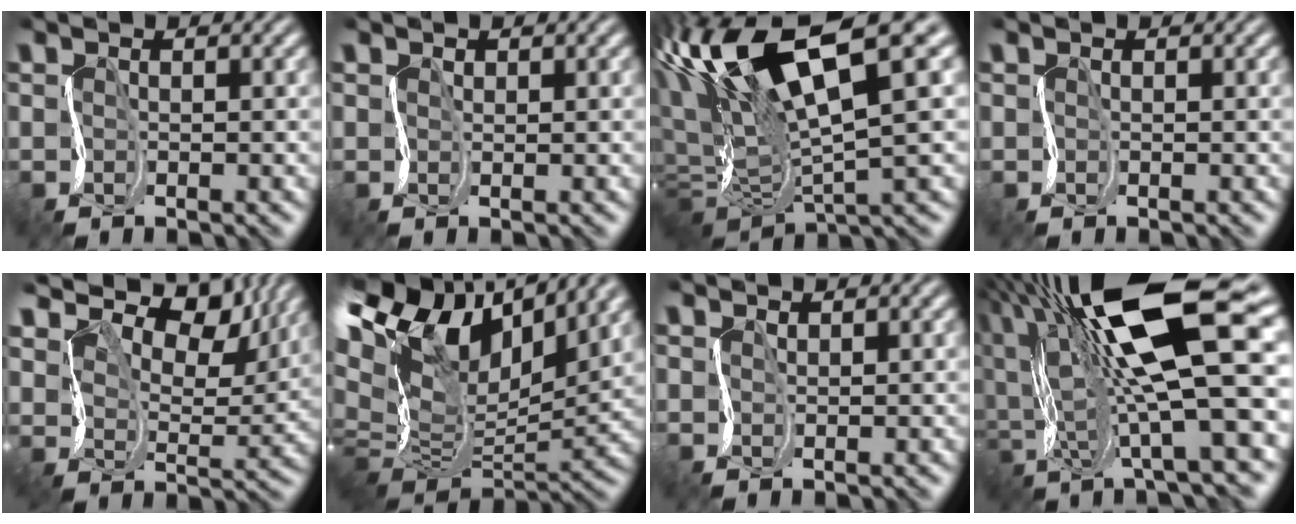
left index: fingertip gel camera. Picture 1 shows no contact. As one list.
[{"total": 0.7, "force": [0.6, 0.3, -0.1], "torque": [0.004, 0.008, 0.011]}, {"total": 13.0, "force": [4.9, 3.3, 11.6], "torque": [-0.238, 0.019, 0.098]}, {"total": 0.0}, {"total": 9.0, "force": [7.4, 3.4, 3.9], "torque": [-0.079, 0.002, 0.121]}, {"total": 14.6, "force": [7.6, 7.2, 10.1], "torque": [-0.218, 0.035, 0.139]}, {"total": 0.8, "force": [0.7, -0.2, -0.4], "torque": [0.001, 0.003, 0.014]}, {"total": 14.4, "force": [3.6, 3.5, 13.5], "torque": [-0.246, 0.011, 0.064]}]